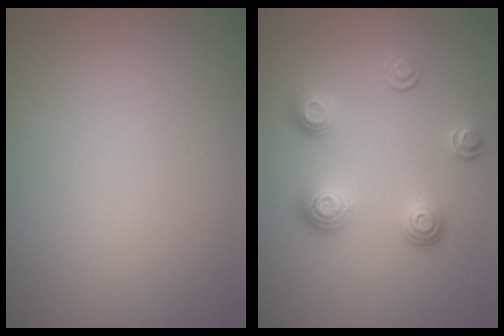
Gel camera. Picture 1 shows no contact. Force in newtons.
{"total": 3.4, "press": 2.7, "slide": 2.1}